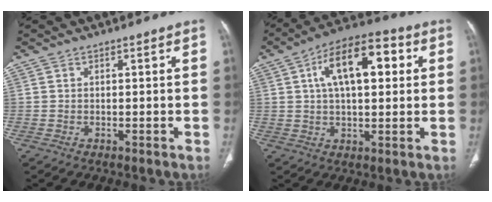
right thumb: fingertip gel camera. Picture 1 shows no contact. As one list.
[{"total": 14.7, "force": [4.0, 7.0, 12.3], "torque": [-0.185, 0.019, 0.058]}]